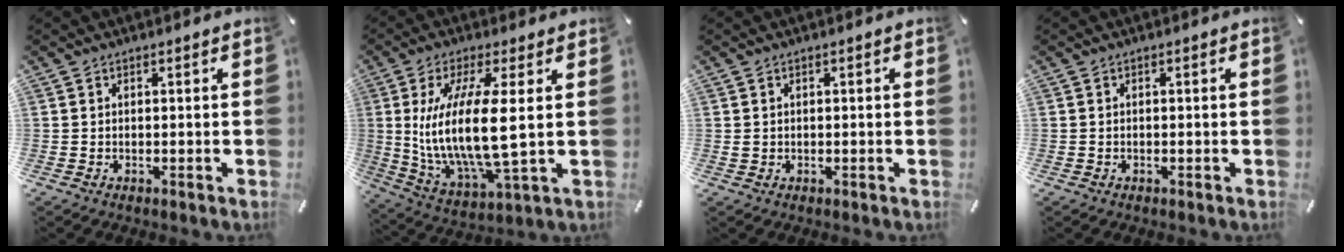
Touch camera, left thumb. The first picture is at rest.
{"total": 16.0, "force": [2.2, 4.4, 15.2], "torque": [-0.338, -0.023, 0.028]}
{"total": 1.0, "force": [-0.1, 1.0, 0.2], "torque": [-0.005, 0.006, -0.003]}
{"total": 0.0}